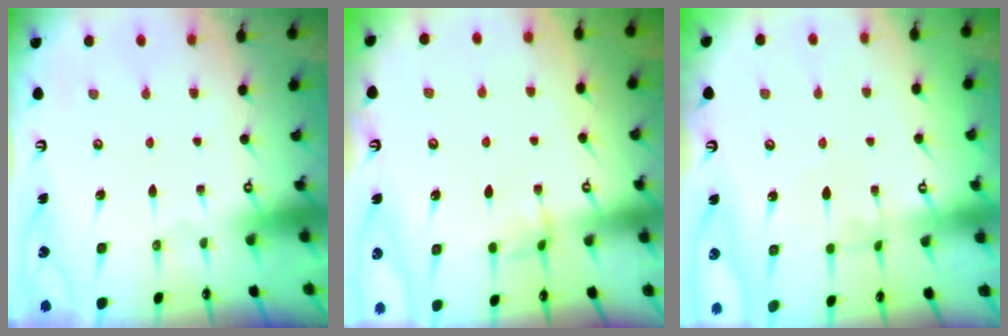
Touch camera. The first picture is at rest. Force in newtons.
{"total": 2.9, "press": 2.9, "slide": 0.4}
{"total": 2.5, "press": 2.4, "slide": 0.5}